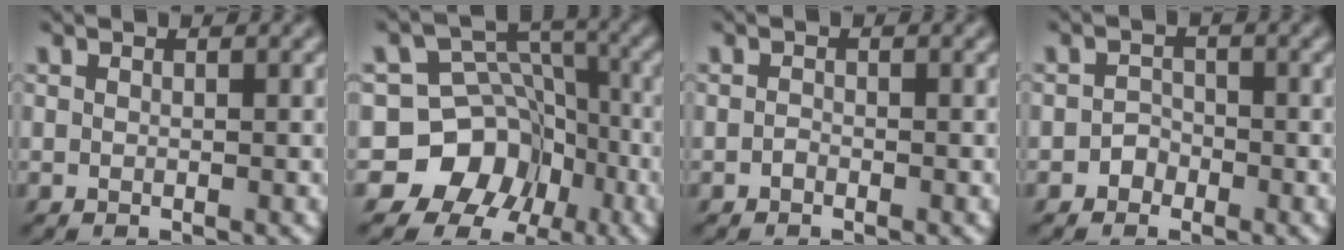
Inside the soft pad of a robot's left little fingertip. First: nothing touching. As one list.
[{"total": 10.6, "force": [-5.7, 8.6, 2.2], "torque": [-0.029, 0.011, -0.125]}, {"total": 0.6, "force": [-0.5, 0.3, 0.2], "torque": [-0.003, -0.002, -0.014]}, {"total": 1.5, "force": [-1.0, 1.1, 0.2], "torque": [0.007, 0.007, -0.022]}]